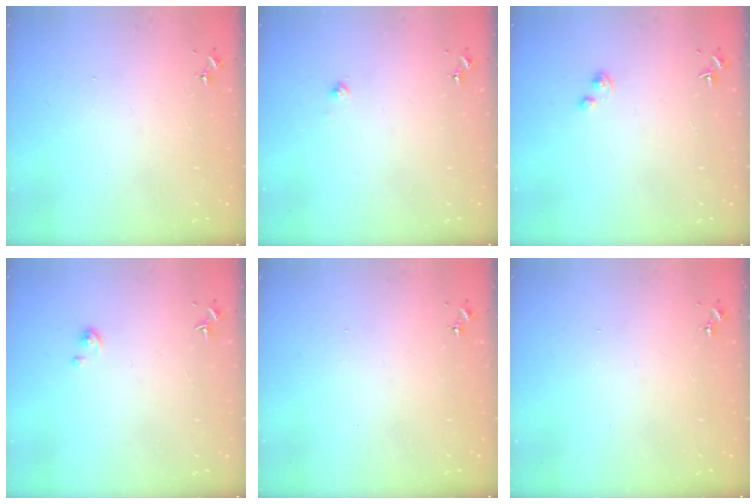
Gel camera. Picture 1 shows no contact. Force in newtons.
{"total": 2.3, "press": 2.3, "slide": 0.2}
{"total": 1.5, "press": 1.5, "slide": 0.4}
{"total": 2.1, "press": 2.1, "slide": 0.2}
{"total": 0.0}
{"total": 0.0}